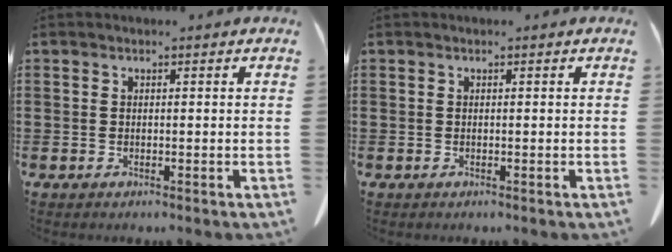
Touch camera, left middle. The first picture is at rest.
{"total": 0.0}